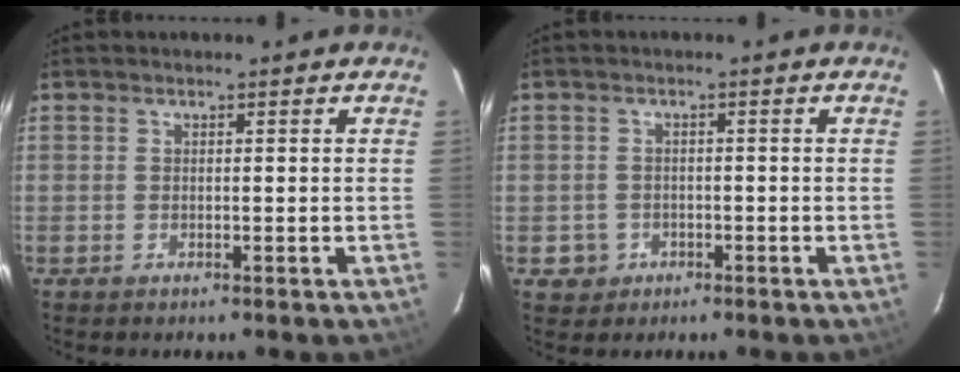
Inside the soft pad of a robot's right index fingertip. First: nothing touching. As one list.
[{"total": 3.5, "force": [-1.0, 3.3, 0.3], "torque": [-0.009, 0.012, -0.010]}]